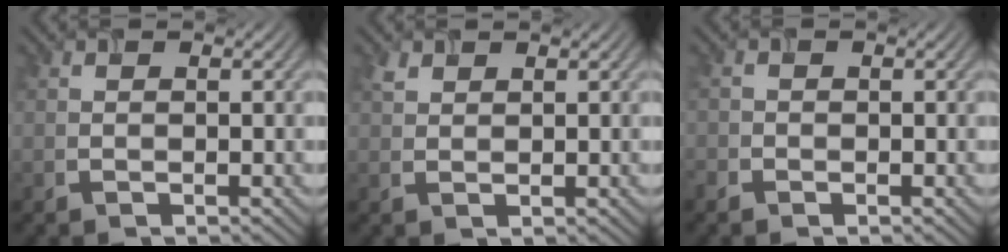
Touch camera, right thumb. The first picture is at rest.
{"total": 1.4, "force": [1.1, 0.6, 0.6], "torque": [-0.018, 0.002, 0.025]}
{"total": 1.2, "force": [-0.8, 0.9, 0.1], "torque": [0.000, -0.003, -0.020]}